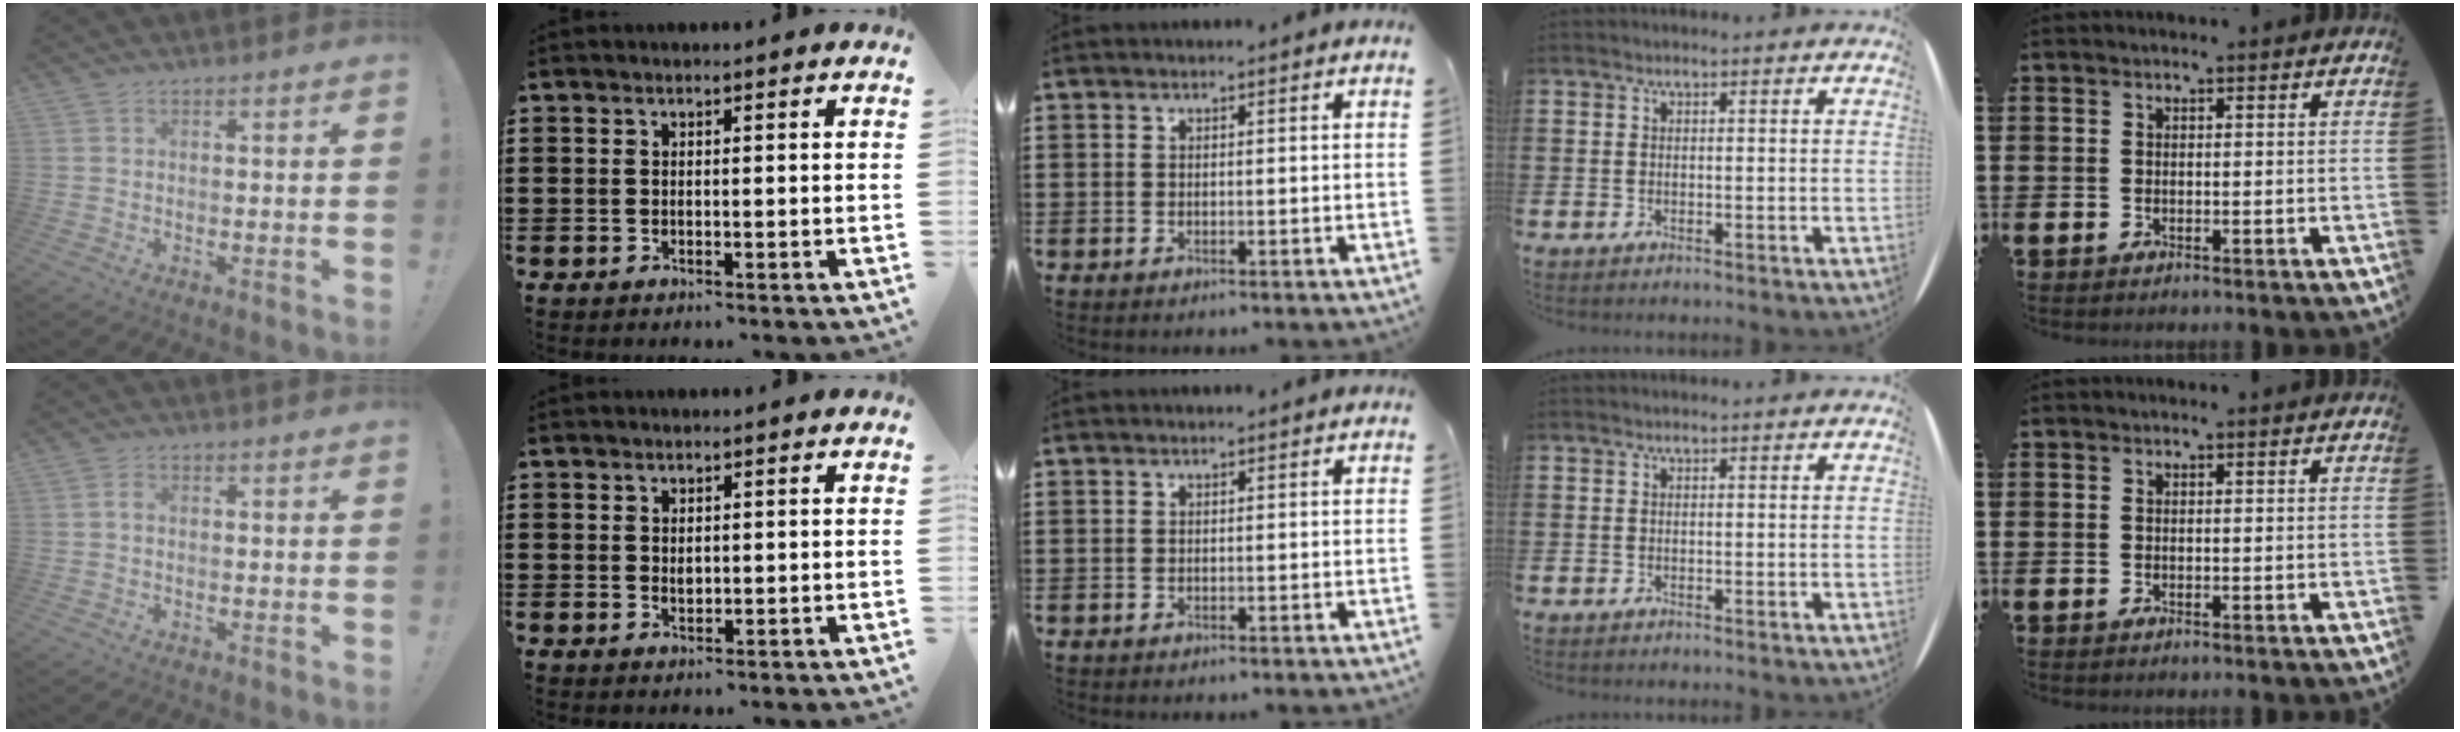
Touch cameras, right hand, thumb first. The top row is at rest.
{"thumb": {"total": 1.1, "force": [-0.4, 0.7, 0.8], "torque": [-0.018, 0.006, -0.007]}, "index": {"total": 1.0, "force": [0.4, 0.8, 0.6], "torque": [-0.012, 0.006, 0.008]}}